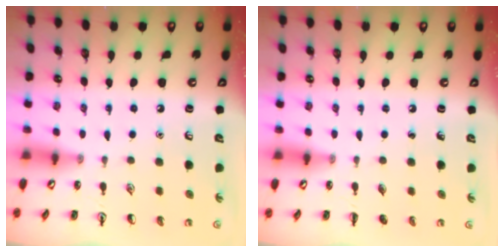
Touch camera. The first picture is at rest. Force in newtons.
{"total": 0.0}